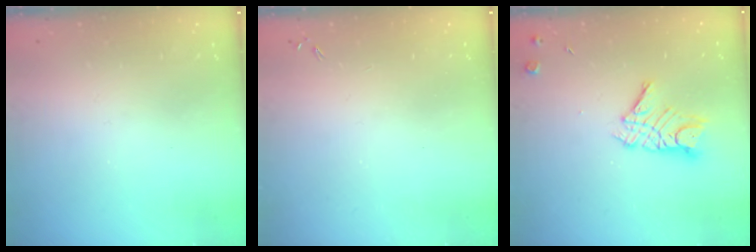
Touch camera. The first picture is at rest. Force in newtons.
{"total": 1.1, "press": 0.9, "slide": 0.5}
{"total": 10.6, "press": 10.5, "slide": 1.0}